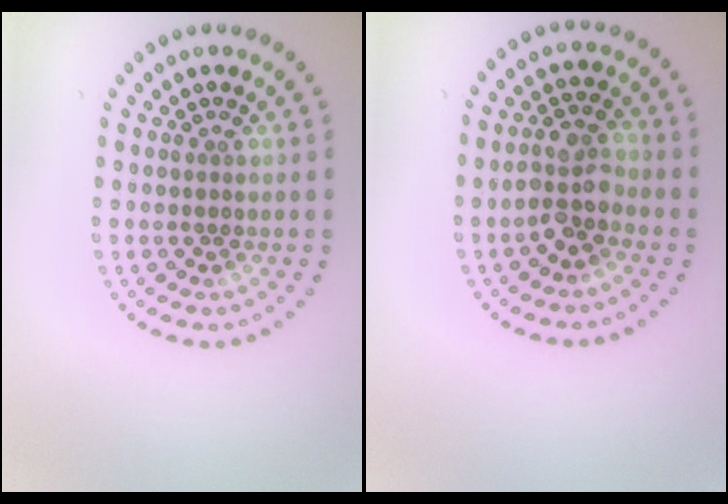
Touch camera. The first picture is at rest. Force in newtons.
{"total": 3.1, "press": 2.8, "slide": 1.3}